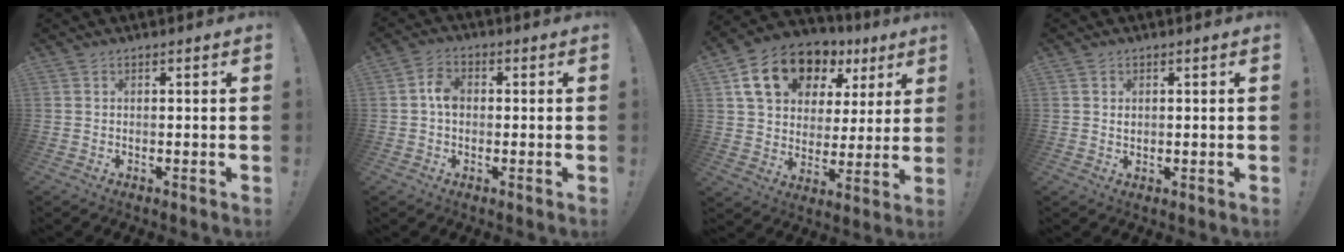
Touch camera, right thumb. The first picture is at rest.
{"total": 5.3, "force": [0.0, 3.8, 3.7], "torque": [-0.059, 0.013, 0.001]}
{"total": 17.7, "force": [9.7, 11.6, 9.2], "torque": [-0.147, -0.041, 0.185]}
{"total": 0.8, "force": [0.2, 0.8, 0.2], "torque": [0.004, -0.002, 0.002]}